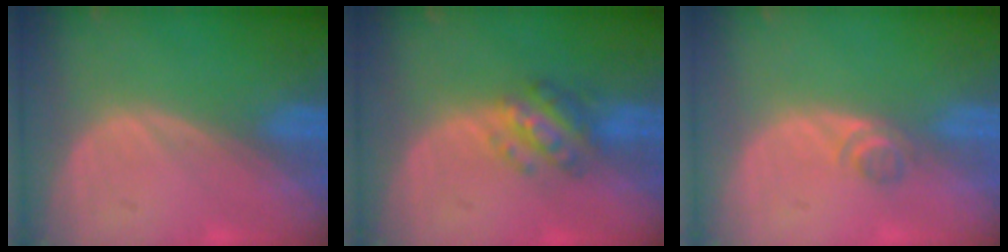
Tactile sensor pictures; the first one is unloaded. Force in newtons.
{"total": 5.2, "press": 5.0, "slide": 1.5}
{"total": 1.9, "press": 1.7, "slide": 0.8}